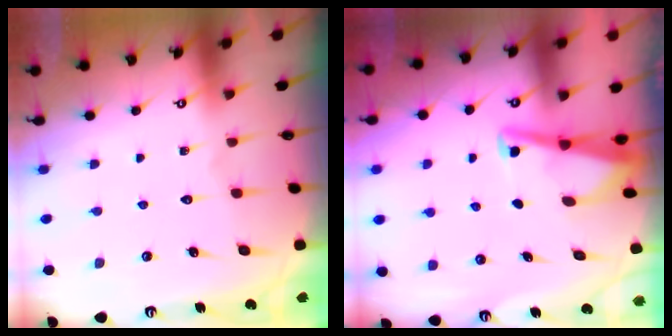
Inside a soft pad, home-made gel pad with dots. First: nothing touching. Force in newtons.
{"total": 4.8, "press": 4.7, "slide": 0.7}